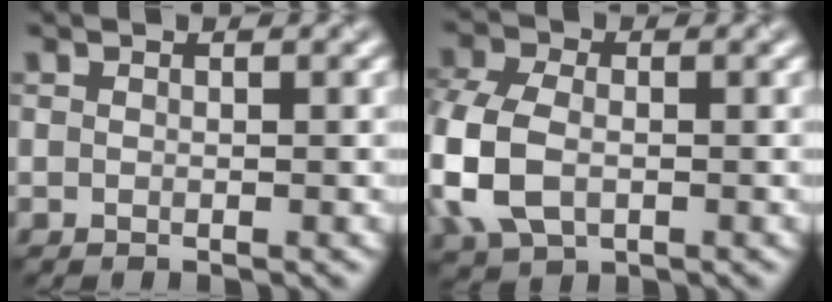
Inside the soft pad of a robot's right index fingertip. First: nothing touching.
{"total": 7.4, "force": [-1.6, 4.9, 5.2], "torque": [-0.147, -0.005, -0.042]}